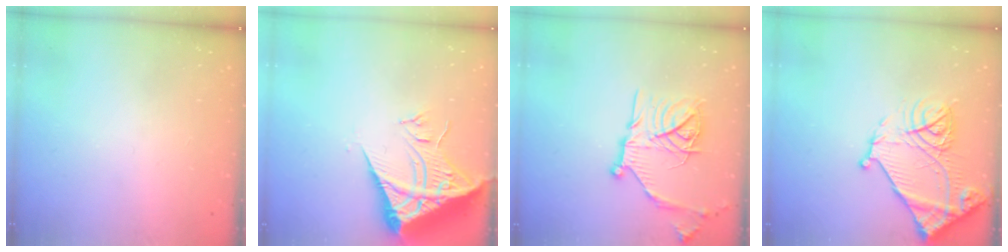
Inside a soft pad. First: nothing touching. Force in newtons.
{"total": 10.3, "press": 10.3, "slide": 1.2}
{"total": 19.5, "press": 19.4, "slide": 1.7}
{"total": 16.4, "press": 16.3, "slide": 1.6}